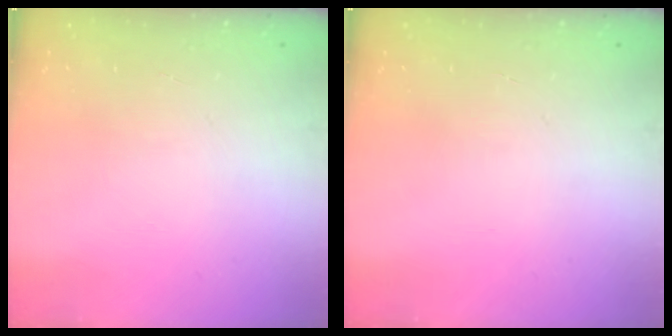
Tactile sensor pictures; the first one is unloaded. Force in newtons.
{"total": 0.0}